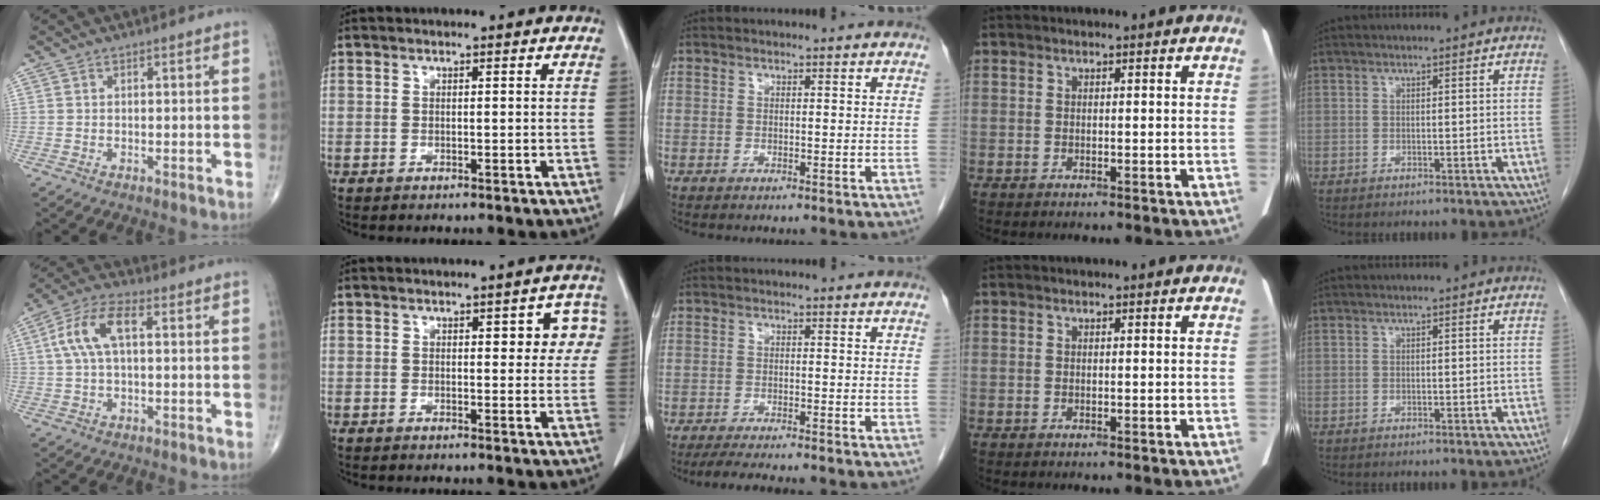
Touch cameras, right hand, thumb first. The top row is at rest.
{"thumb": {"total": 9.1, "force": [1.7, 4.1, 7.9], "torque": [-0.167, 0.031, 0.027]}, "index": {"total": 5.5, "force": [1.7, 2.5, 4.6], "torque": [-0.034, 0.017, 0.016]}, "middle": {"total": 6.7, "force": [-5.7, 0.6, 3.5], "torque": [-0.048, -0.013, -0.084]}}